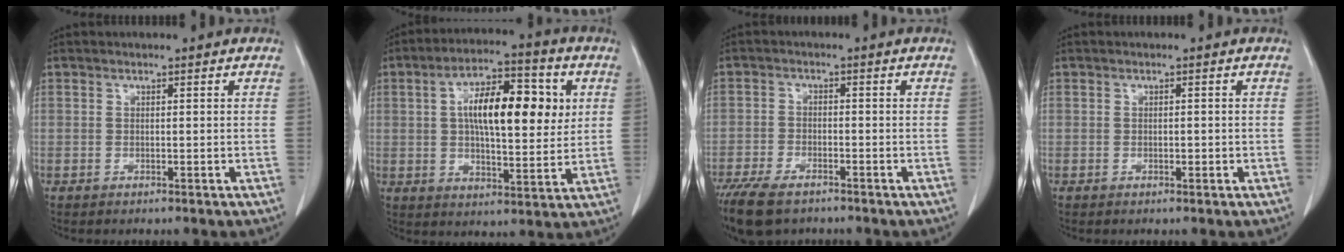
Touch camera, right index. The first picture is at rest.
{"total": 15.2, "force": [3.2, 5.5, 13.8], "torque": [-0.231, 0.025, 0.048]}
{"total": 10.4, "force": [-7.5, 4.6, 5.6], "torque": [-0.113, -0.013, -0.125]}
{"total": 1.2, "force": [-0.3, 0.6, 1.0], "torque": [-0.021, 0.002, -0.002]}